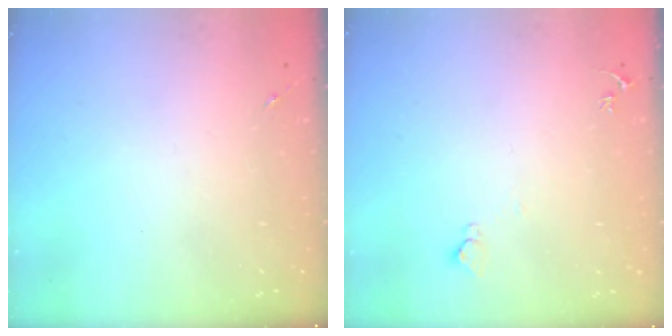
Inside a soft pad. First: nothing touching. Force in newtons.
{"total": 4.4, "press": 4.4, "slide": 0.4}